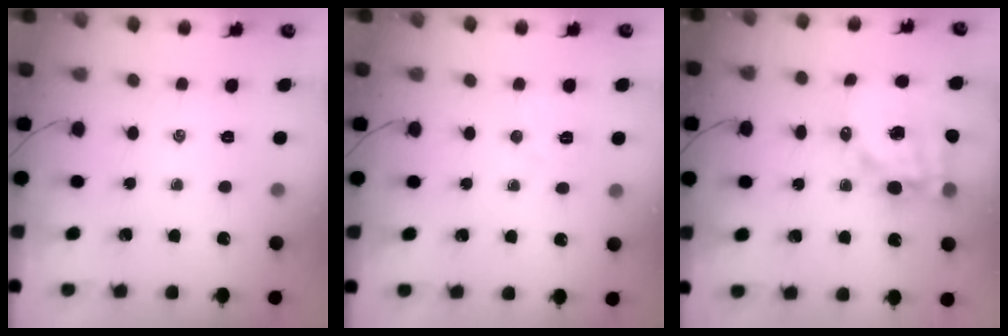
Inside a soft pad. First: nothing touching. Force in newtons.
{"total": 5.0, "press": 4.9, "slide": 1.0}
{"total": 14.5, "press": 14.1, "slide": 3.4}